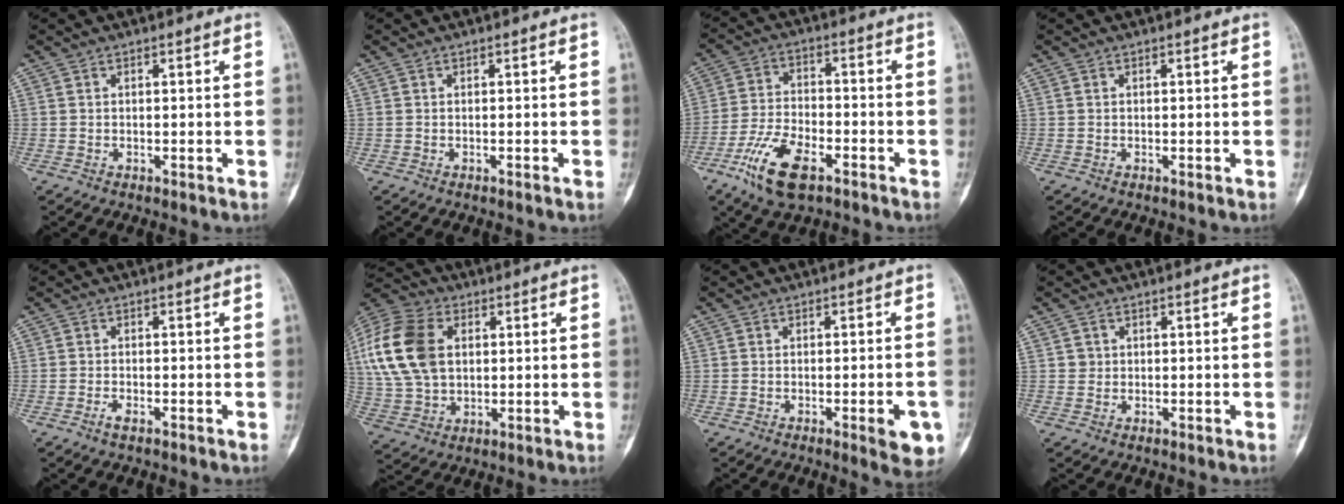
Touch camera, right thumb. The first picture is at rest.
{"total": 0.0}
{"total": 11.8, "force": [-6.5, 5.2, 8.4], "torque": [-0.168, 0.018, -0.122]}
{"total": 0.0}
{"total": 1.5, "force": [-1.0, 0.4, 1.1], "torque": [-0.026, 0.003, -0.021]}
{"total": 17.8, "force": [3.5, 12.2, 12.4], "torque": [-0.257, 0.009, 0.066]}
{"total": 6.4, "force": [-2.5, 1.6, 5.7], "torque": [-0.057, 0.002, -0.026]}
{"total": 1.3, "force": [0.2, 1.2, 0.1], "torque": [0.008, 0.003, 0.002]}